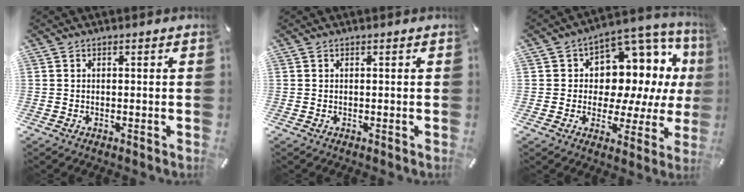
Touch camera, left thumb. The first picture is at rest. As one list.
[{"total": 0.0}, {"total": 11.4, "force": [3.4, 9.0, 6.1], "torque": [-0.081, -0.048, 0.070]}]